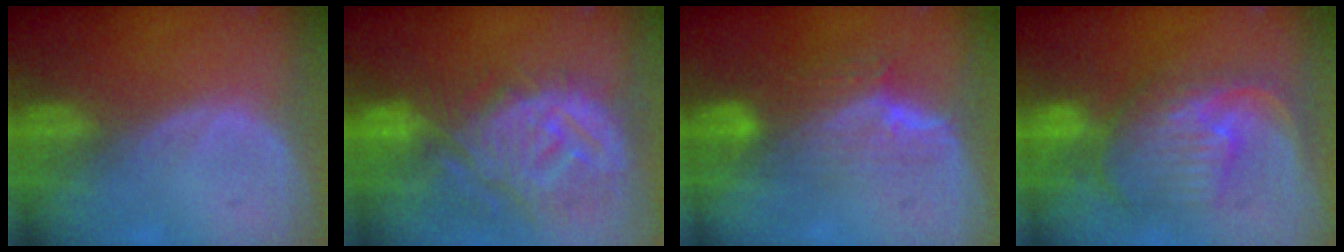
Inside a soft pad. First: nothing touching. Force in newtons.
{"total": 12.8, "press": 11.3, "slide": 6.0}
{"total": 7.6, "press": 6.7, "slide": 3.5}
{"total": 10.7, "press": 9.5, "slide": 4.9}